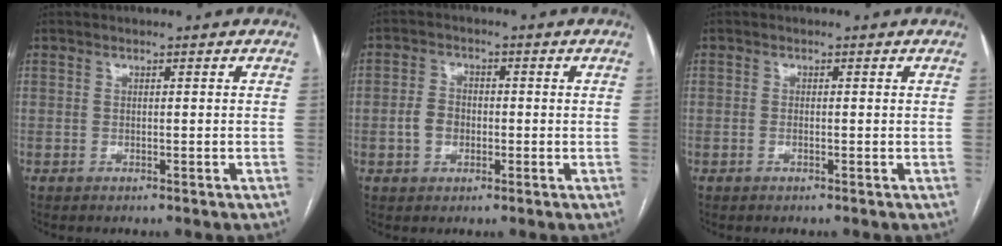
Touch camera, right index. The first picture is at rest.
{"total": 3.9, "force": [-0.8, 3.0, 2.3], "torque": [-0.048, 0.012, -0.012]}
{"total": 0.6, "force": [-0.3, 0.2, 0.5], "torque": [-0.011, 0.000, -0.004]}